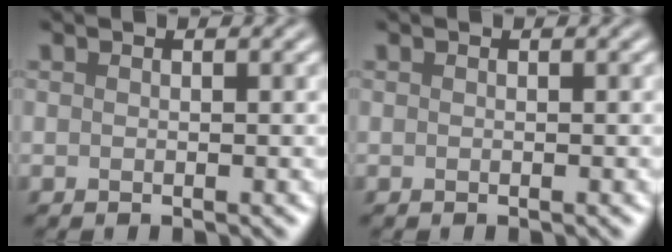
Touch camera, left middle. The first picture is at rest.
{"total": 0.0}